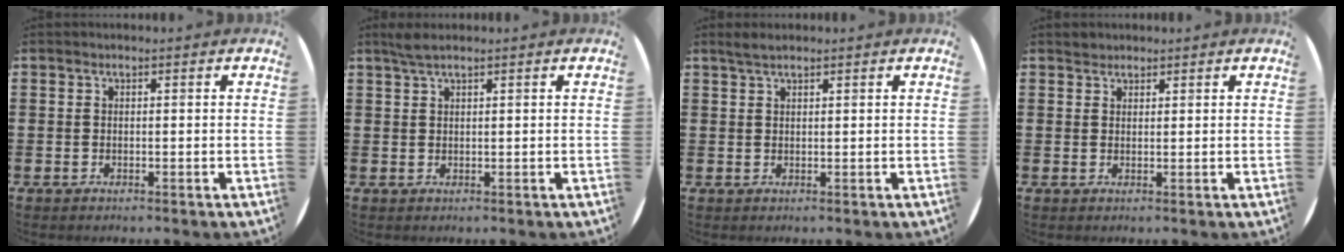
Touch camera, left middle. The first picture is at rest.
{"total": 1.7, "force": [1.3, 0.1, 1.1], "torque": [-0.023, 0.002, 0.023]}
{"total": 1.5, "force": [1.3, 0.3, 0.7], "torque": [-0.015, 0.002, 0.023]}
{"total": 1.2, "force": [1.1, 0.4, -0.1], "torque": [0.008, -0.001, 0.021]}